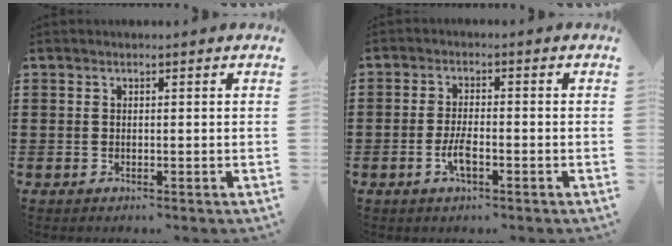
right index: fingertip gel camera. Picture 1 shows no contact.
{"total": 3.6, "force": [-1.4, 1.0, 3.1], "torque": [-0.068, -0.002, -0.029]}